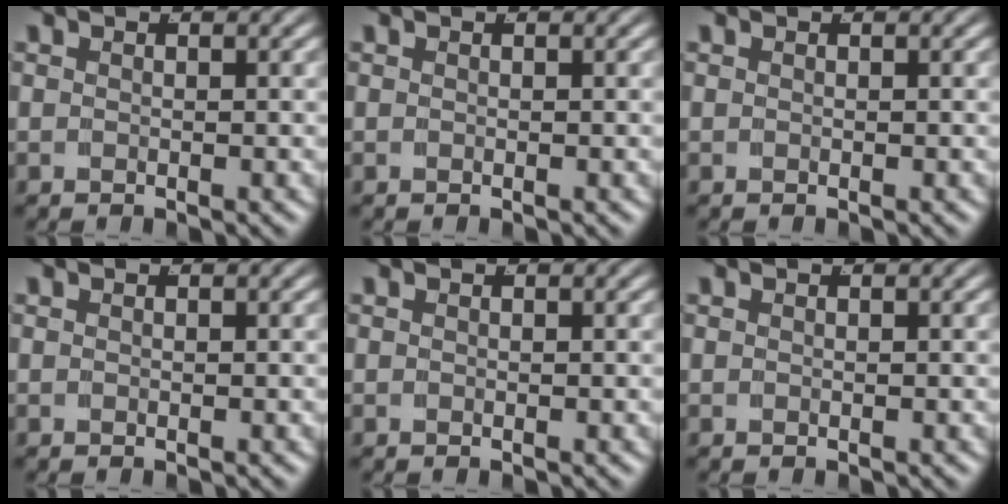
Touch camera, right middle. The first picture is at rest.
{"total": 0.0}
{"total": 0.0}
{"total": 0.0}
{"total": 0.0}
{"total": 0.0}